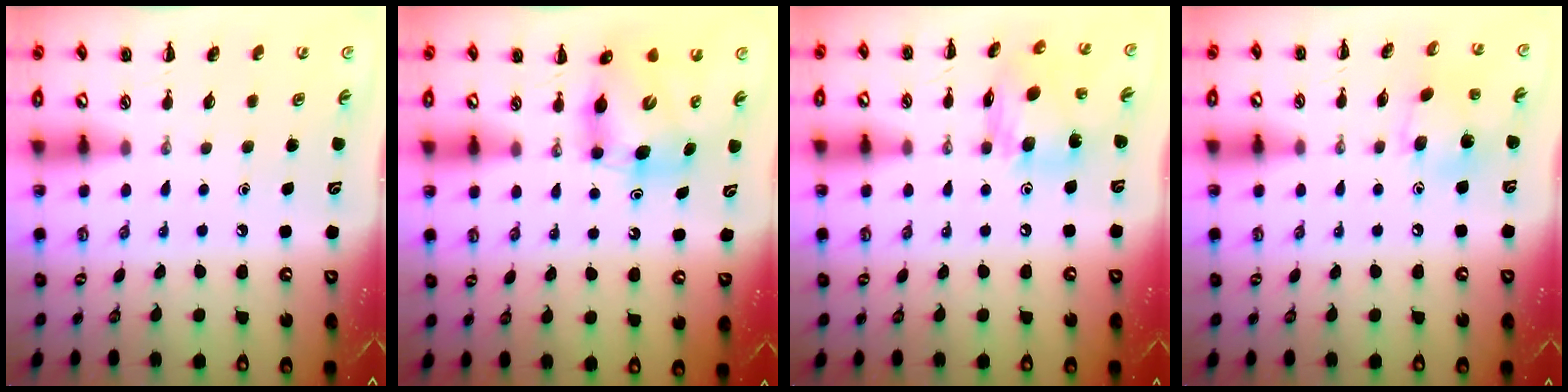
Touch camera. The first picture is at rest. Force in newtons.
{"total": 6.1, "press": 5.9, "slide": 1.2}
{"total": 12.7, "press": 12.7, "slide": 0.9}
{"total": 8.5, "press": 8.3, "slide": 2.2}